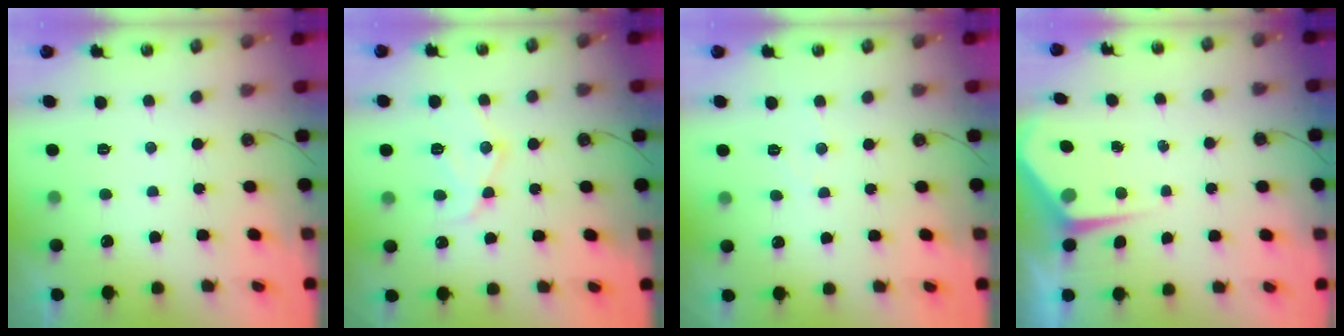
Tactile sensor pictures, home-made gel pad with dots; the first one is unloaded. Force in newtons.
{"total": 12.4, "press": 12.3, "slide": 1.0}
{"total": 5.3, "press": 5.2, "slide": 0.8}
{"total": 4.8, "press": 4.8, "slide": 0.5}